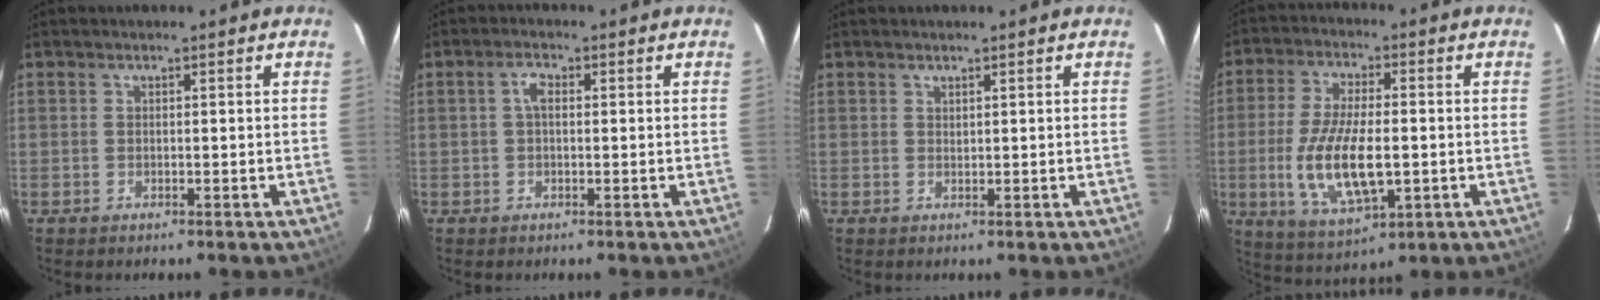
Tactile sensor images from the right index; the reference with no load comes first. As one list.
[{"total": 2.3, "force": [0.3, 1.2, 1.9], "torque": [-0.040, 0.009, 0.004]}, {"total": 0.6, "force": [0.5, 0.1, 0.1], "torque": [-0.001, 0.001, 0.011]}, {"total": 14.1, "force": [-2.2, 5.6, 12.7], "torque": [-0.256, -0.012, -0.034]}]